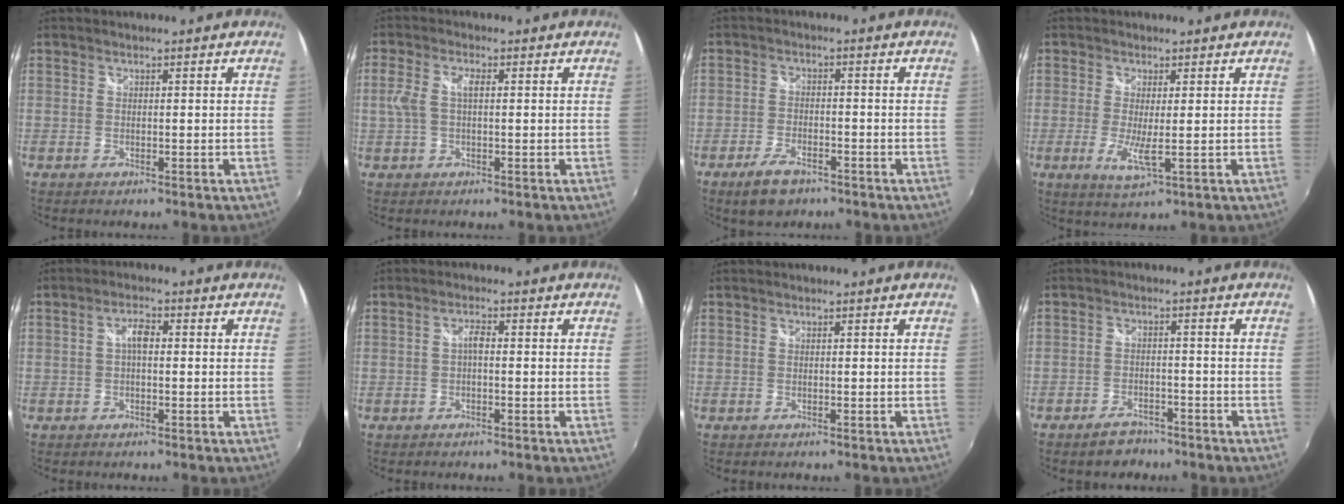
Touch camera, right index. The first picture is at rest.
{"total": 3.9, "force": [0.1, 1.8, 3.4], "torque": [-0.070, 0.005, 0.004]}
{"total": 6.2, "force": [-4.3, 3.0, 3.3], "torque": [-0.086, -0.004, -0.074]}
{"total": 4.2, "force": [-0.5, 0.5, 4.2], "torque": [-0.088, -0.010, -0.008]}
{"total": 2.7, "force": [0.0, 1.2, 2.5], "torque": [-0.046, 0.010, -0.001]}
{"total": 1.8, "force": [-0.3, 0.7, 1.6], "torque": [-0.031, 0.007, -0.008]}
{"total": 0.0}
{"total": 5.0, "force": [-3.9, 2.8, 1.4], "torque": [-0.042, 0.011, -0.057]}